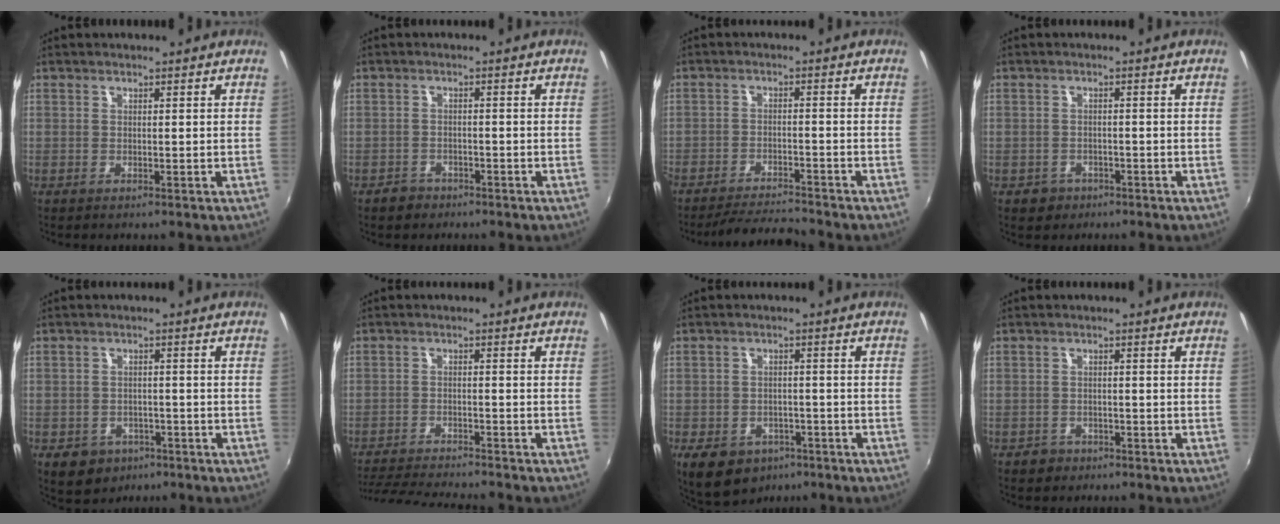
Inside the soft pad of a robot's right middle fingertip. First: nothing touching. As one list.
[{"total": 3.0, "force": [-2.2, 2.0, 0.4], "torque": [-0.017, 0.002, -0.035]}, {"total": 8.0, "force": [-7.6, 0.6, 2.3], "torque": [-0.066, 0.001, -0.123]}, {"total": 3.4, "force": [-1.8, 2.7, 0.7], "torque": [-0.023, 0.000, -0.025]}, {"total": 7.2, "force": [-3.8, 5.6, 2.5], "torque": [-0.064, -0.005, -0.047]}, {"total": 11.7, "force": [-10.8, 0.9, 4.4], "torque": [-0.106, -0.019, -0.175]}, {"total": 10.4, "force": [-6.1, 7.3, 4.4], "torque": [-0.106, -0.007, -0.080]}, {"total": 2.8, "force": [-1.8, 2.1, 0.4], "torque": [-0.016, 0.000, -0.027]}]